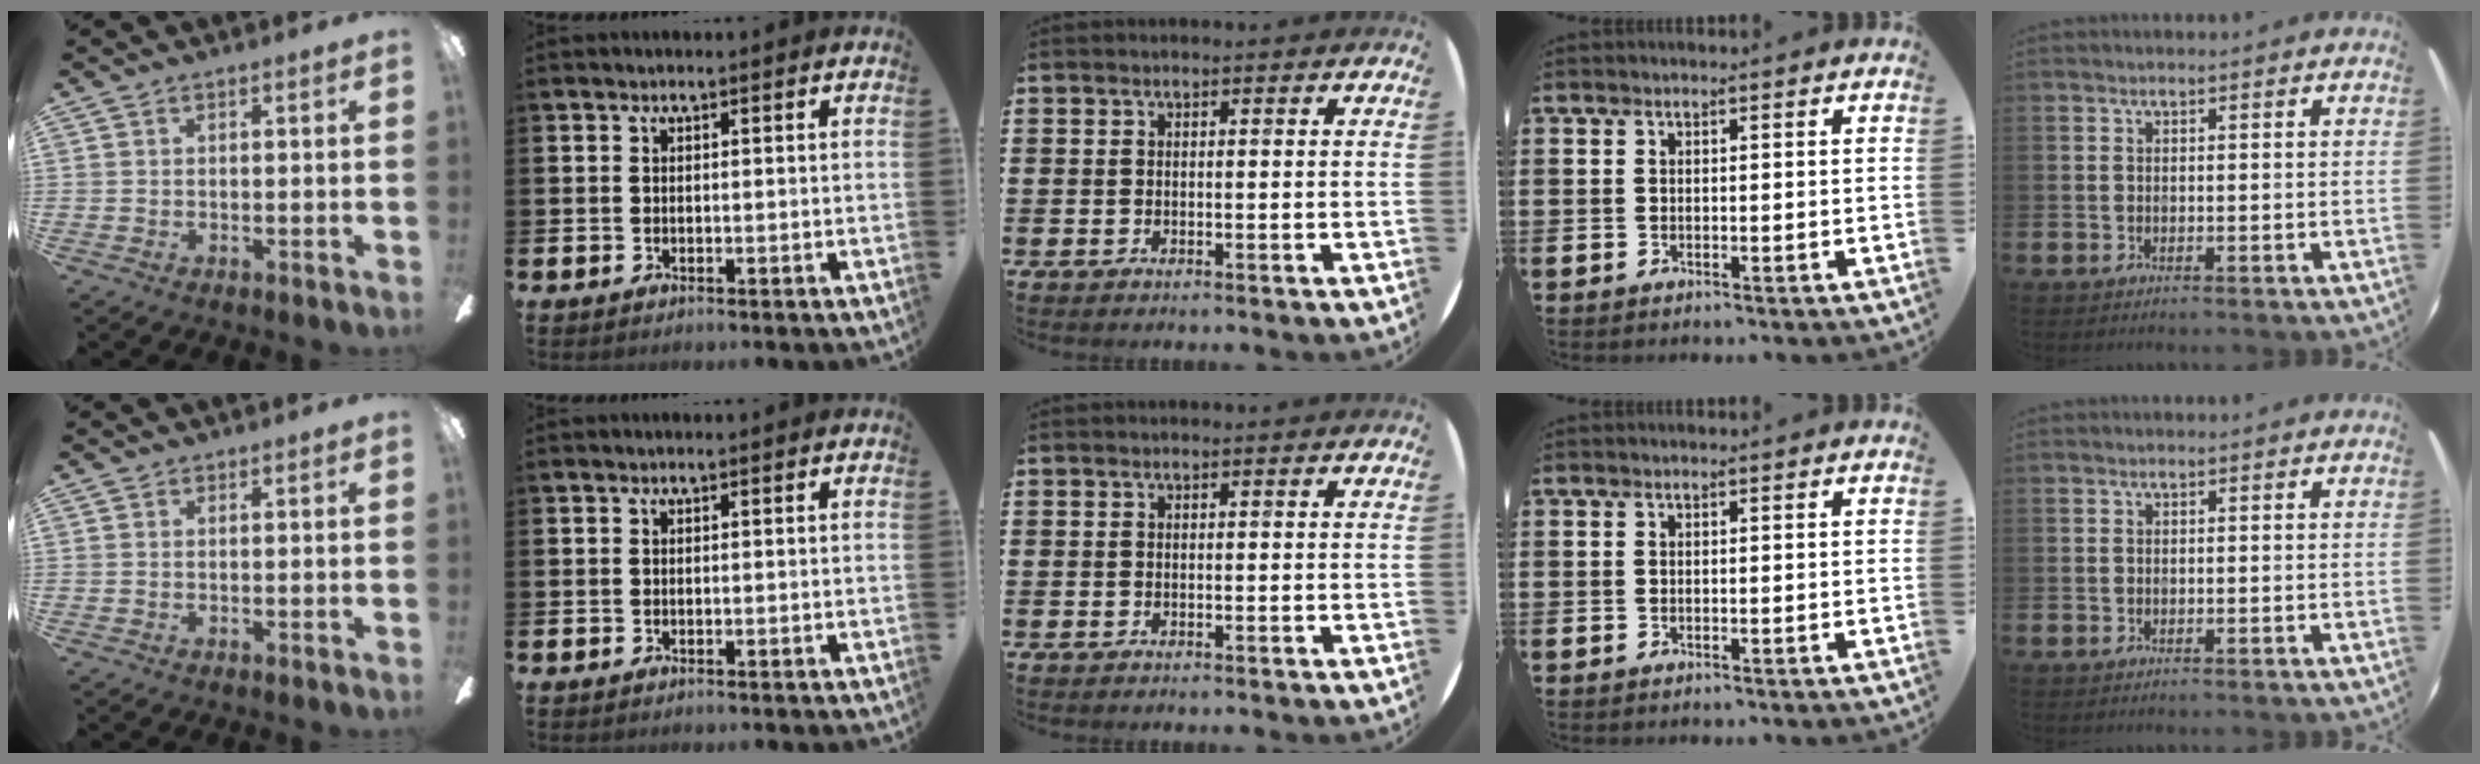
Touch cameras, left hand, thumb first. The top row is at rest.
{}